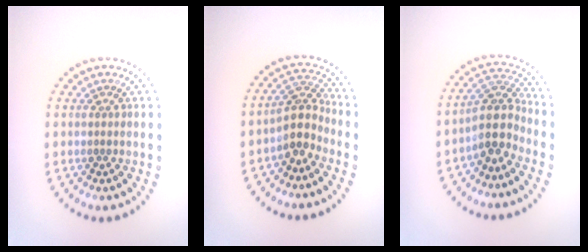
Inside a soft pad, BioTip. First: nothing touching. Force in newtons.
{"total": 3.3, "press": 2.6, "slide": 2.0}
{"total": 3.7, "press": 2.9, "slide": 2.3}